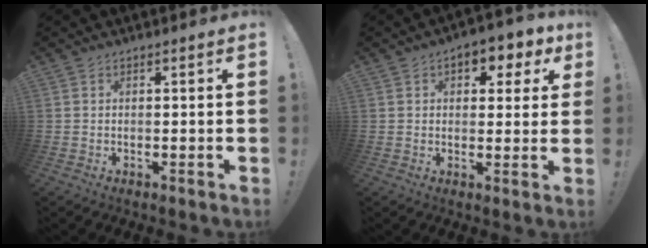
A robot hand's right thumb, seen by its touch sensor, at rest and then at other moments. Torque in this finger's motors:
{"motor_torque": [0.66, 2.34, 0.74, 0.49, -0.07]}